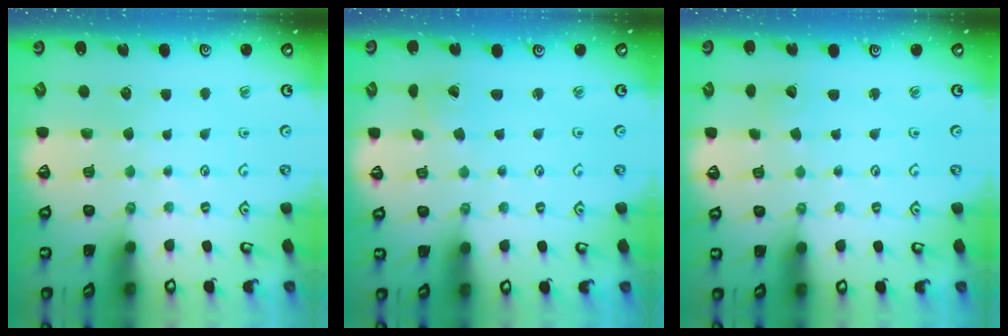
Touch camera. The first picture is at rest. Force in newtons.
{"total": 1.7, "press": 1.7, "slide": 0.3}
{"total": 2.5, "press": 2.5, "slide": 0.4}